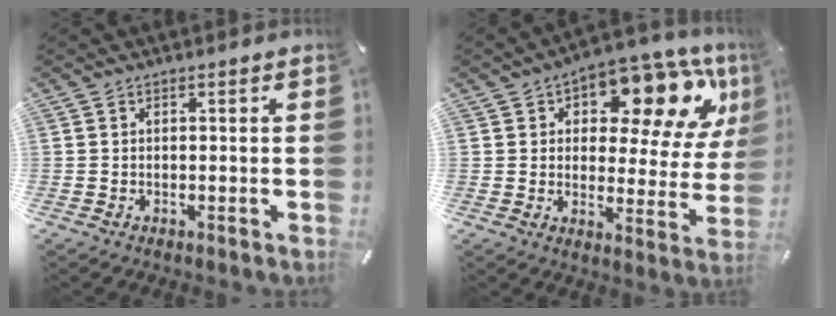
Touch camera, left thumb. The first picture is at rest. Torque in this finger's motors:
{"motor_torque": [2.48, 2.53, 0.45, -0.34, 0.15]}